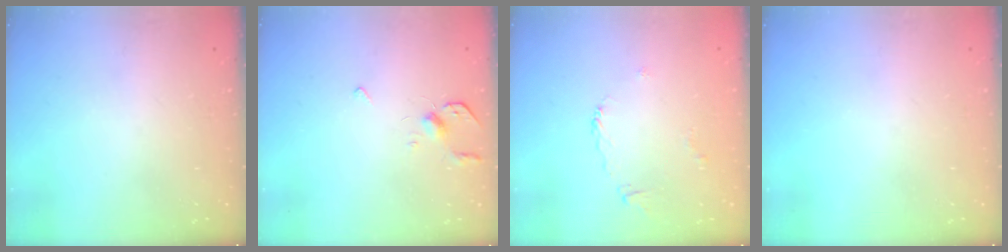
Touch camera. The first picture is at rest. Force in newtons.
{"total": 3.5, "press": 3.4, "slide": 0.7}
{"total": 3.1, "press": 3.0, "slide": 0.7}
{"total": 0.0}